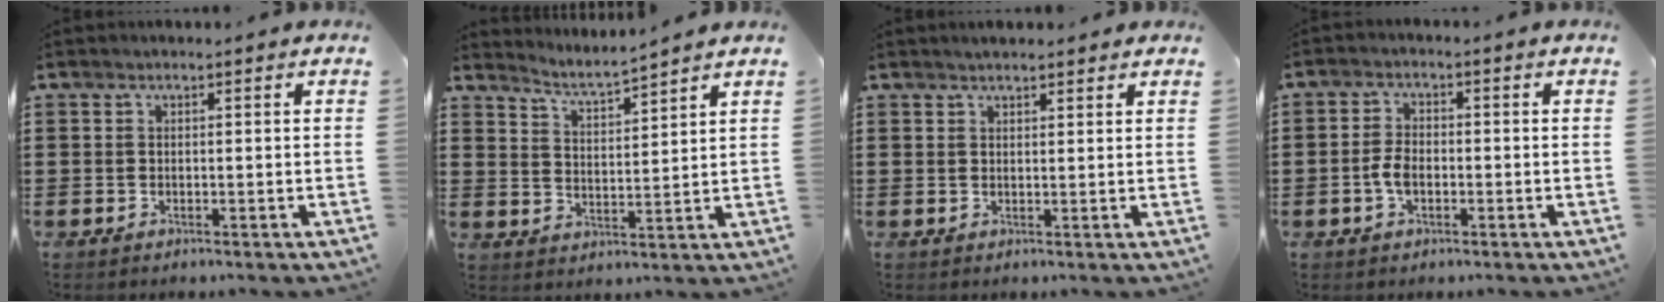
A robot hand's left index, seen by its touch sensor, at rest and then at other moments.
{"total": 3.8, "force": [3.7, -0.4, 0.9], "torque": [-0.033, -0.025, 0.061]}
{"total": 1.7, "force": [1.6, 0.3, 0.4], "torque": [-0.010, 0.005, 0.030]}
{"total": 3.5, "force": [-0.8, 1.9, 2.9], "torque": [-0.075, -0.003, -0.022]}